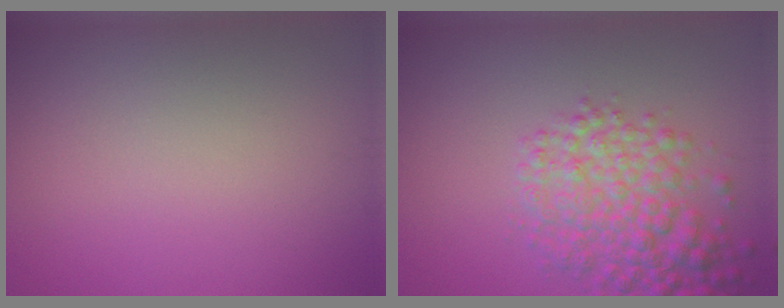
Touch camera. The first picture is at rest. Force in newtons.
{"total": 5.7, "press": 5.7, "slide": 0.2}